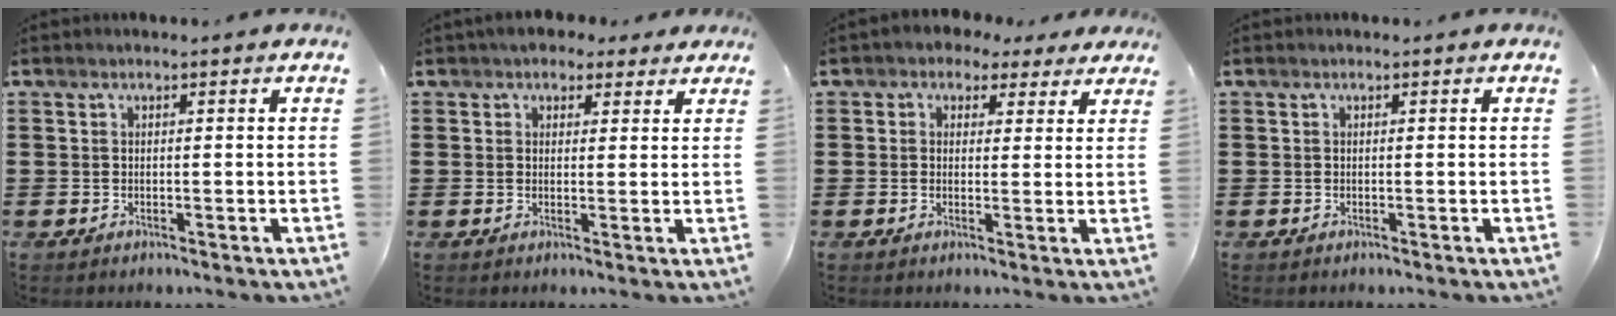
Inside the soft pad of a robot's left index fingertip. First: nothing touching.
{"total": 3.2, "force": [2.3, 2.0, 1.0], "torque": [-0.021, 0.007, 0.041]}
{"total": 2.4, "force": [1.6, 1.8, 0.5], "torque": [-0.022, 0.008, 0.027]}
{"total": 0.0}